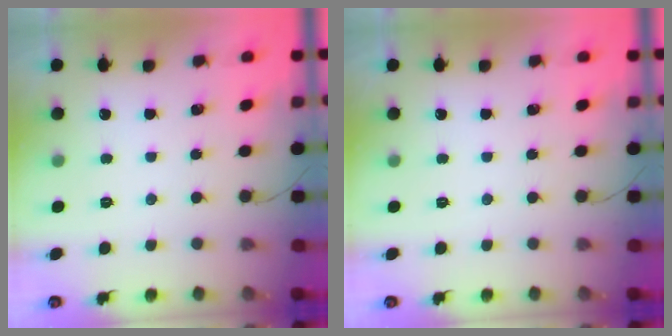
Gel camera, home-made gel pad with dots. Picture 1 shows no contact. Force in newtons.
{"total": 0.0}